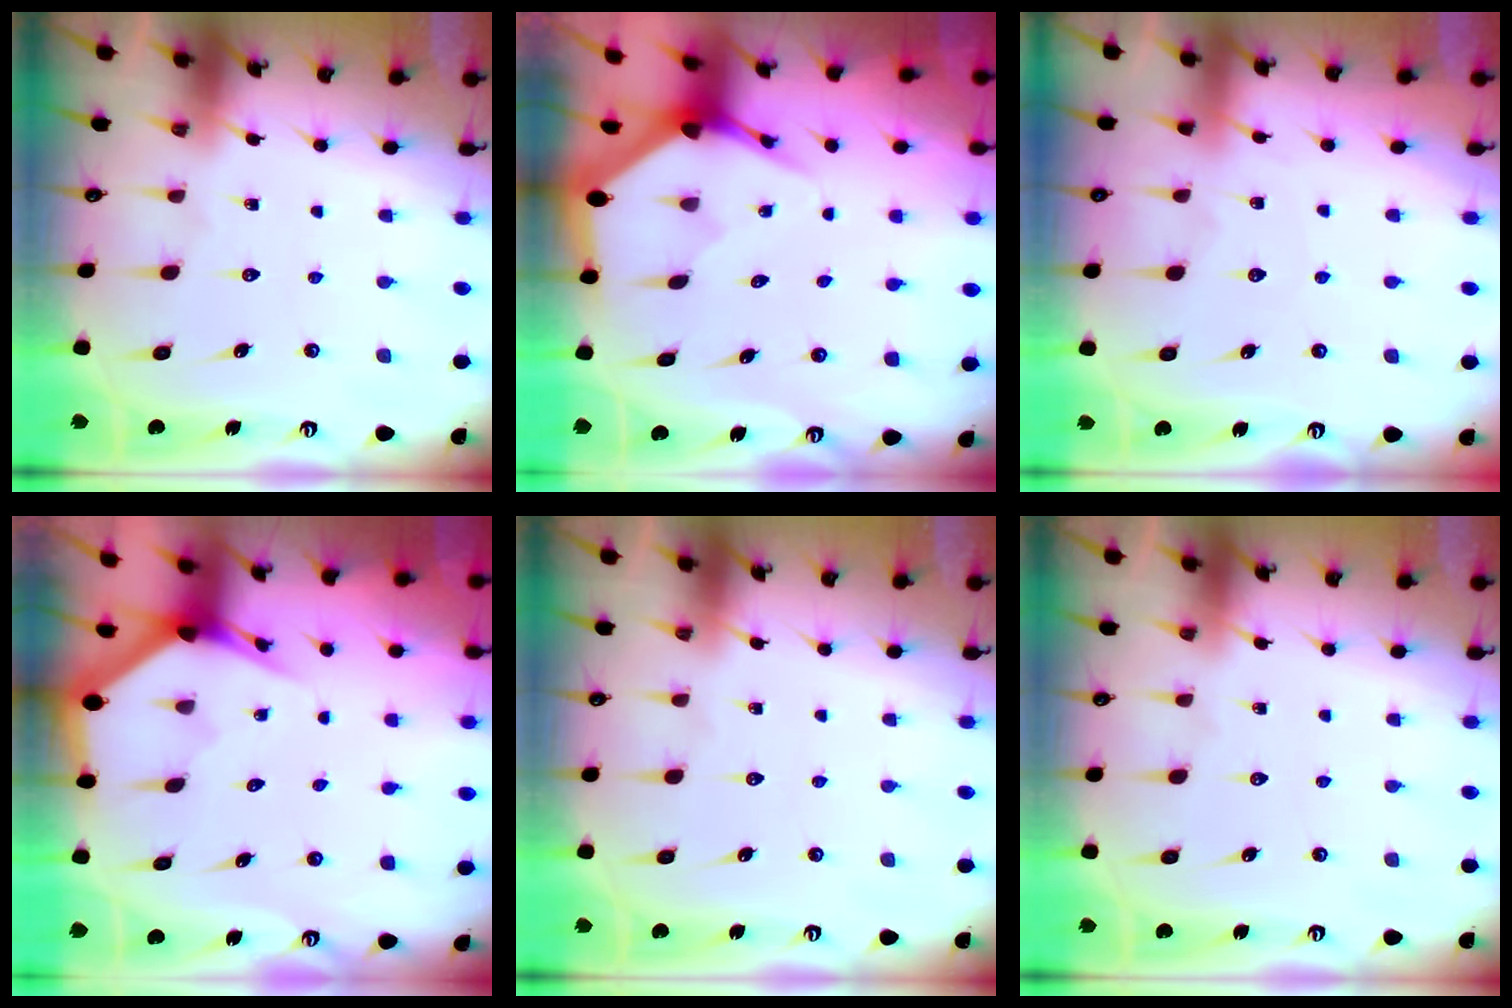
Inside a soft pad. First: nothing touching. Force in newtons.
{"total": 4.6, "press": 4.6, "slide": 0.2}
{"total": 3.4, "press": 3.4, "slide": 0.5}
{"total": 3.1, "press": 3.1, "slide": 0.1}
{"total": 0.0}
{"total": 0.0}